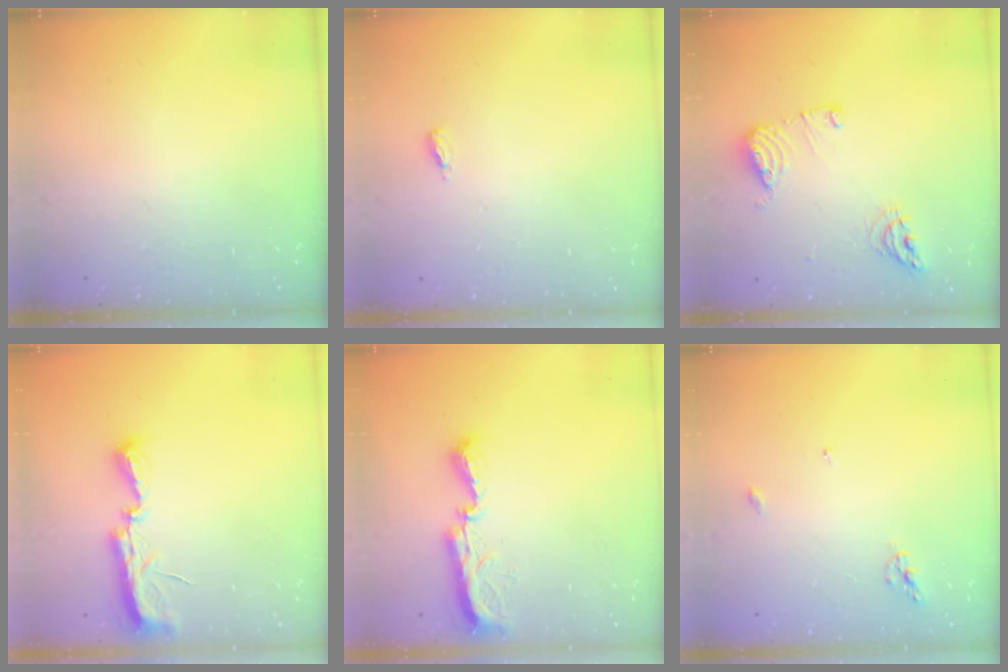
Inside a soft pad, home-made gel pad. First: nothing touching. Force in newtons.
{"total": 3.7, "press": 3.6, "slide": 1.0}
{"total": 10.2, "press": 10.1, "slide": 1.2}
{"total": 7.4, "press": 7.3, "slide": 0.6}
{"total": 8.3, "press": 8.3, "slide": 0.9}
{"total": 5.4, "press": 5.4, "slide": 0.0}